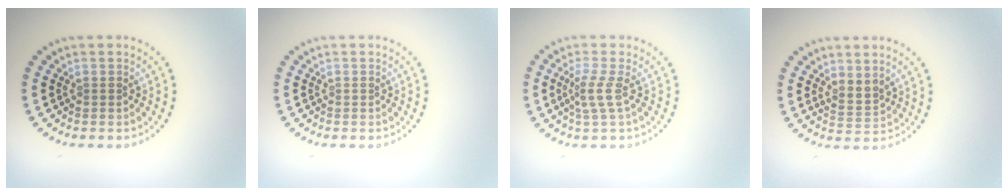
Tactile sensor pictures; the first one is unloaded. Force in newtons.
{"total": 0.0}
{"total": 2.2, "press": 1.5, "slide": 1.6}
{"total": 2.0, "press": 1.5, "slide": 1.4}